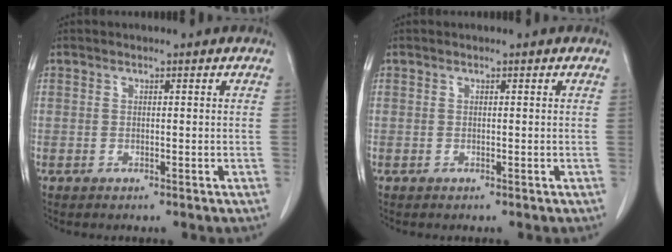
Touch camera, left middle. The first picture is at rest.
{"total": 0.0}